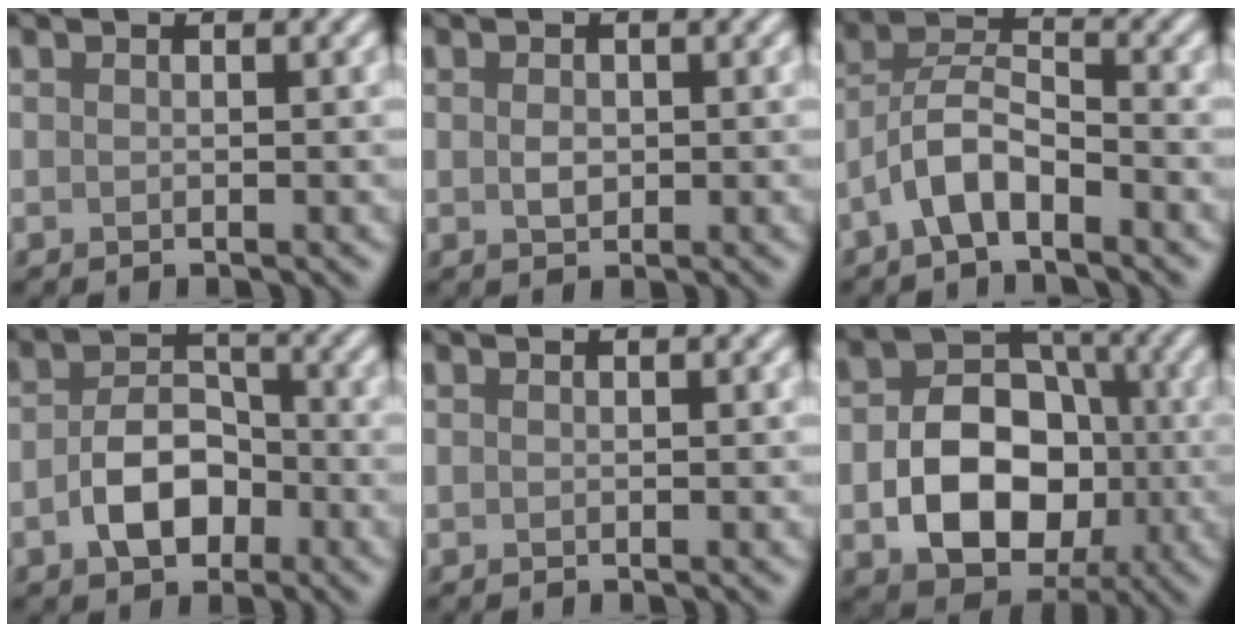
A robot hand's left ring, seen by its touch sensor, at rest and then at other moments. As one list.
[{"total": 1.2, "force": [0.2, 0.9, 0.8], "torque": [-0.014, 0.000, 0.004]}, {"total": 4.1, "force": [-2.4, 1.6, 2.9], "torque": [-0.050, 0.017, -0.053]}, {"total": 4.8, "force": [-1.5, 3.2, 3.3], "torque": [-0.058, 0.004, -0.031]}, {"total": 0.0}, {"total": 8.9, "force": [-1.8, 6.7, 5.6], "torque": [-0.086, -0.002, -0.027]}]